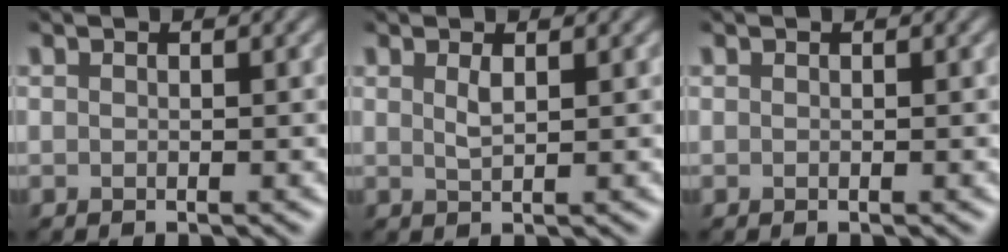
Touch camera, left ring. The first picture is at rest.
{"total": 1.2, "force": [0.6, 0.3, 1.0], "torque": [-0.021, -0.001, 0.011]}
{"total": 0.0}